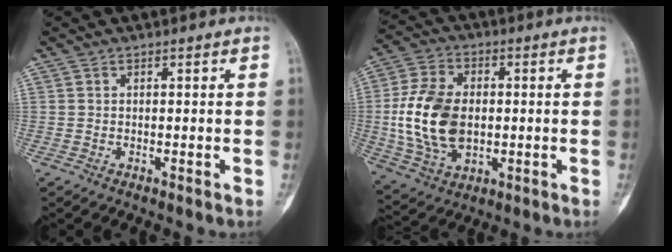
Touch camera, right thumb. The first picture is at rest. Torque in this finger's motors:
{"motor_torque": [1.60, 1.46, 0.74, -1.13, 0.16]}